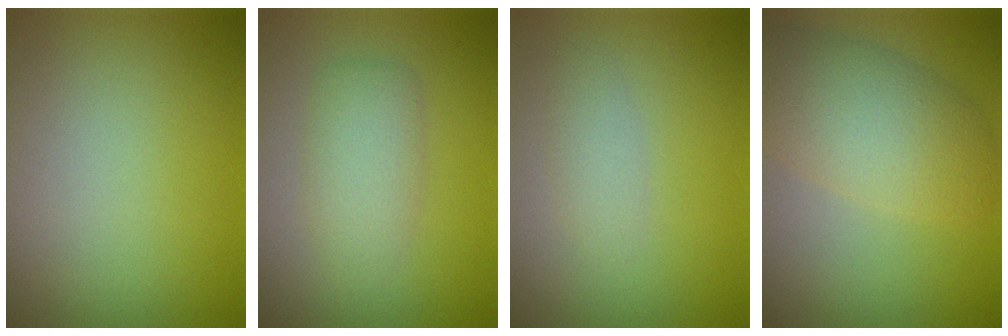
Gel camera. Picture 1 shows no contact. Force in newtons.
{"total": 3.0, "press": 3.0, "slide": 0.1}
{"total": 1.4, "press": 1.4, "slide": 0.1}
{"total": 6.2, "press": 6.2, "slide": 0.1}